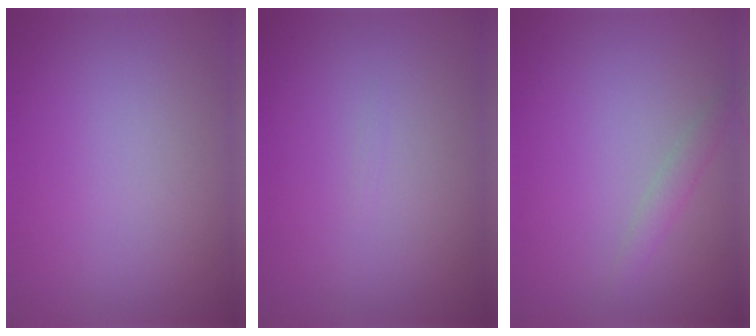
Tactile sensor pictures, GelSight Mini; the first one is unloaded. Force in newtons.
{"total": 0.0}
{"total": 1.3, "press": 1.3, "slide": 0.2}